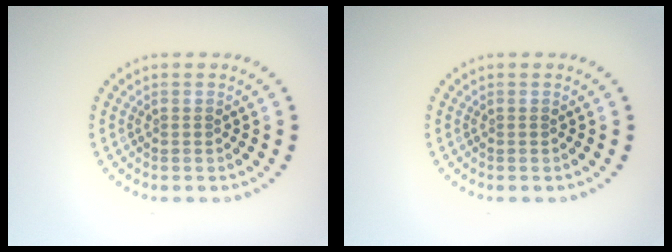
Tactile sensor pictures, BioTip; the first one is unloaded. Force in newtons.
{"total": 0.0}